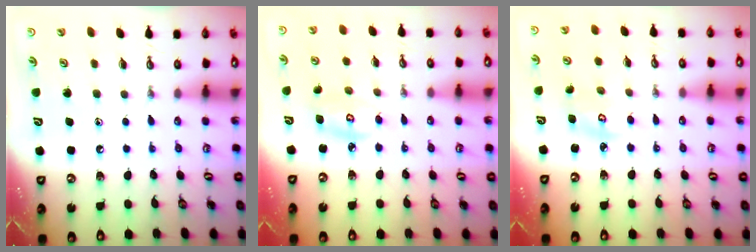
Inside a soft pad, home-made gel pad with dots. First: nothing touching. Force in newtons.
{"total": 4.7, "press": 4.6, "slide": 0.3}
{"total": 3.0, "press": 3.0, "slide": 0.2}